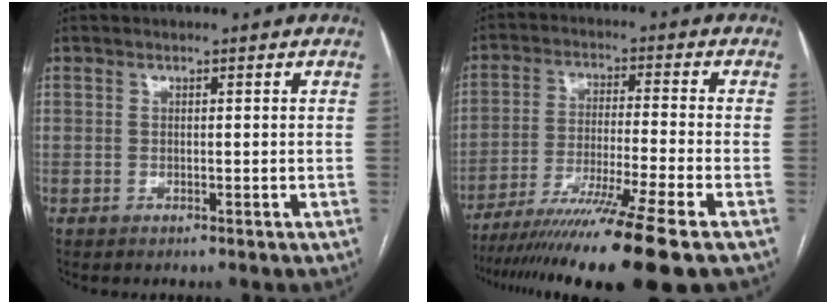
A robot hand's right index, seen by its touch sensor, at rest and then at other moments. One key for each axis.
{"total": 17.2, "fx": -13.1, "fy": -2.4, "fz": 10.9, "tx": -0.169, "ty": -0.049, "tz": -0.215}